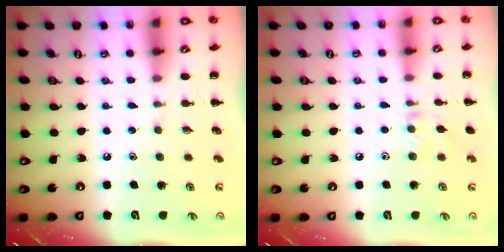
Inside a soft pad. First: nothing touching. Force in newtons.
{"total": 7.7, "press": 7.5, "slide": 1.6}